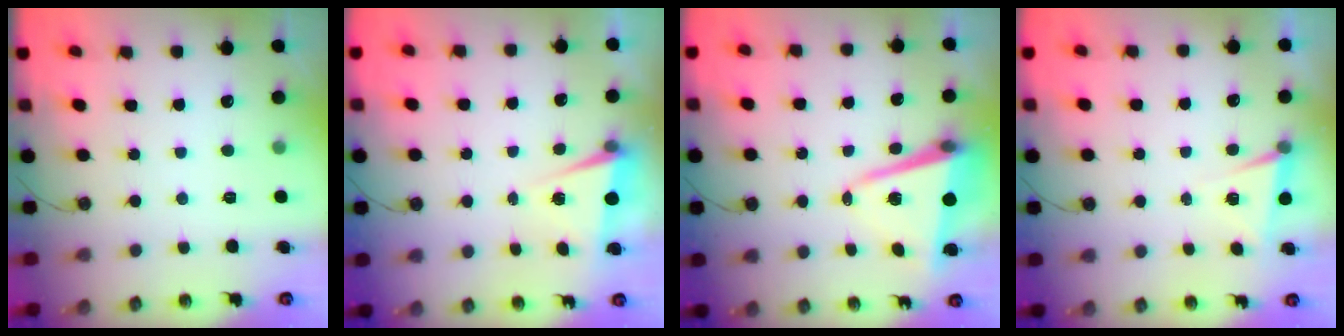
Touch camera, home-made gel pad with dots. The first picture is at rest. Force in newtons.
{"total": 2.0, "press": 1.7, "slide": 1.0}
{"total": 9.9, "press": 9.8, "slide": 1.6}
{"total": 4.2, "press": 3.0, "slide": 3.0}